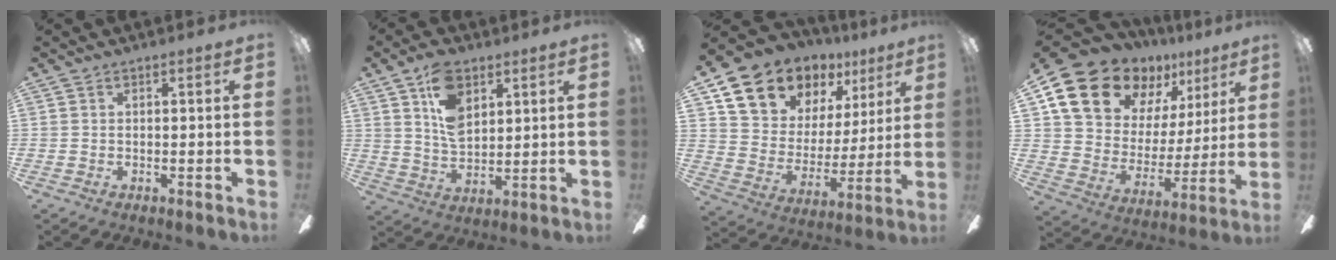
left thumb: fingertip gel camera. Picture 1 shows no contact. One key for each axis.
{"total": 11.4, "fx": 5.6, "fy": 6.9, "fz": 7.0, "tx": -0.119, "ty": -0.007, "tz": 0.104}
{"total": 13.3, "fx": 11.0, "fy": 7.3, "fz": 1.7, "tx": -0.063, "ty": -0.090, "tz": 0.207}
{"total": 18.7, "fx": 13.6, "fy": 11.0, "fz": 6.6, "tx": -0.140, "ty": -0.085, "tz": 0.261}